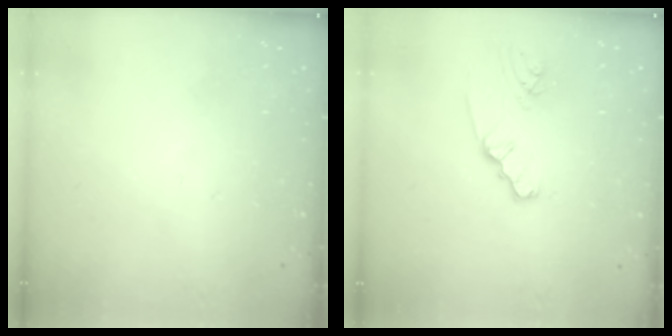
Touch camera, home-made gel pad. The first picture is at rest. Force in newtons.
{"total": 2.0, "press": 2.0, "slide": 0.1}